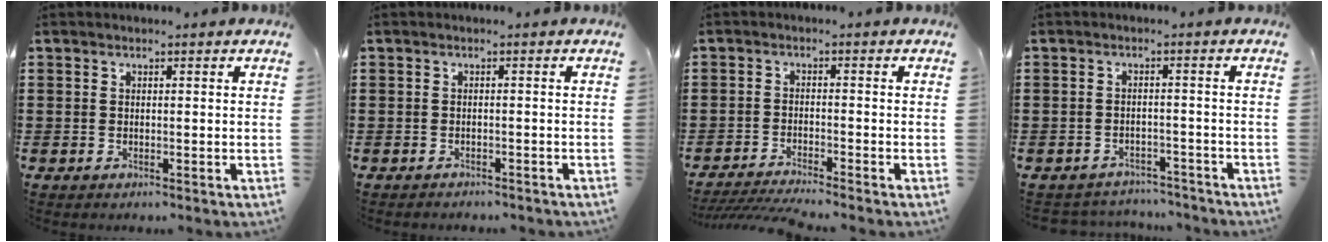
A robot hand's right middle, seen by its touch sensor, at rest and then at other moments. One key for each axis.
{"total": 0.8, "fx": -0.8, "fy": 0.1, "fz": 0.0, "tx": -0.003, "ty": 0.001, "tz": -0.018}
{"total": 3.2, "fx": -3.0, "fy": -0.3, "fz": 1.0, "tx": -0.026, "ty": -0.009, "tz": -0.062}
{"total": 2.7, "fx": -2.7, "fy": 0.4, "fz": -0.1, "tx": -0.008, "ty": -0.003, "tz": -0.058}